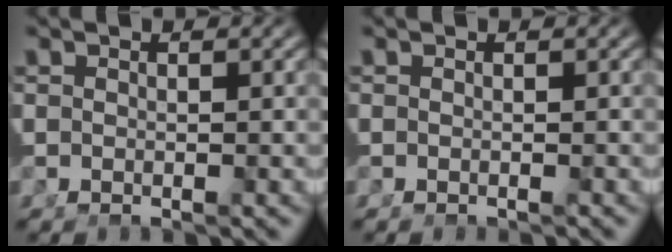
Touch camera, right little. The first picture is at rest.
{"total": 0.5, "force": [-0.5, 0.1, 0.1], "torque": [-0.002, 0.000, -0.007]}